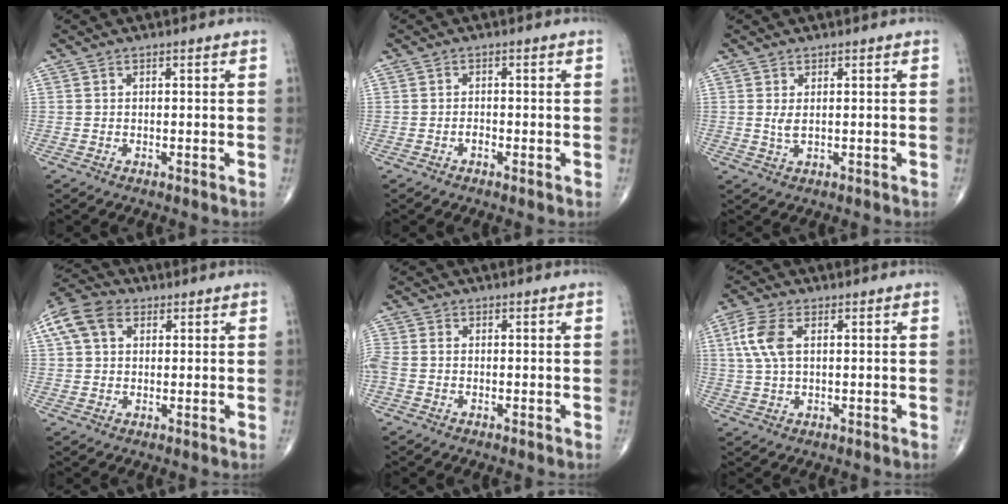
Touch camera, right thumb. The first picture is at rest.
{"total": 1.1, "force": [-0.6, 0.4, 0.8], "torque": [-0.014, 0.004, -0.012]}
{"total": 1.9, "force": [0.4, 0.8, 1.7], "torque": [-0.036, -0.005, 0.012]}
{"total": 8.9, "force": [3.1, 6.4, 5.4], "torque": [-0.107, 0.022, 0.051]}
{"total": 3.5, "force": [-0.7, 2.3, 2.5], "torque": [-0.076, 0.007, -0.018]}
{"total": 7.0, "force": [1.8, 3.7, 5.7], "torque": [-0.142, 0.011, 0.035]}